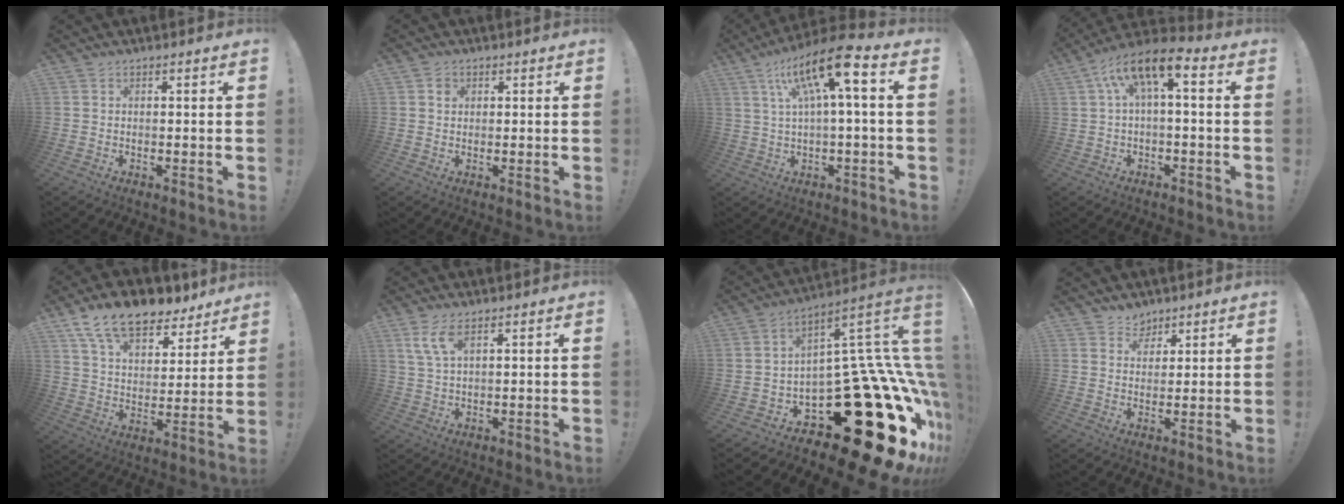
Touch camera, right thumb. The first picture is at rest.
{"total": 1.7, "force": [0.4, 1.5, 0.5], "torque": [-0.002, 0.001, 0.006]}
{"total": 16.2, "force": [4.9, 3.1, 15.1], "torque": [-0.252, -0.020, 0.068]}
{"total": 9.6, "force": [2.5, 3.2, 8.6], "torque": [-0.149, -0.011, 0.042]}
{"total": 15.2, "force": [11.4, 7.2, 7.2], "torque": [-0.120, -0.081, 0.205]}
{"total": 5.8, "force": [2.9, 1.8, 4.6], "torque": [-0.085, -0.005, 0.053]}
{"total": 35.0, "force": [-12.7, 15.7, 28.6], "torque": [-0.311, 0.008, -0.144]}
{"total": 4.7, "force": [3.5, 3.2, 0.1], "torque": [0.008, -0.032, 0.067]}